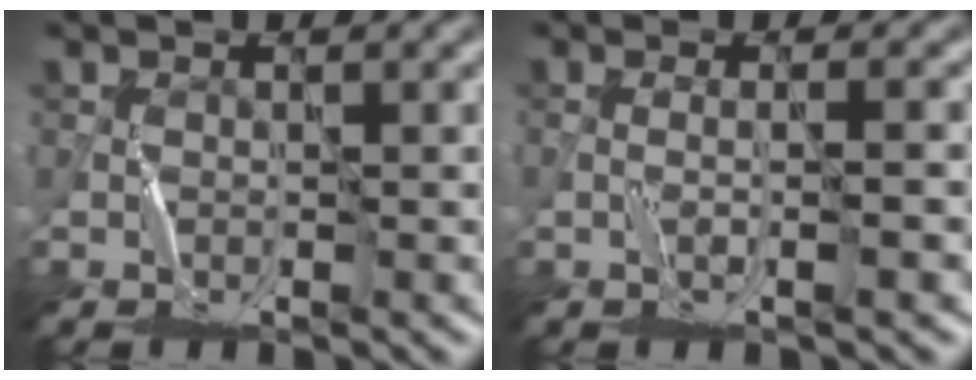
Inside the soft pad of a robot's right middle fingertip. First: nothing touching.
{"total": 1.4, "force": [-0.3, -0.2, 1.3], "torque": [-0.009, 0.006, -0.010]}